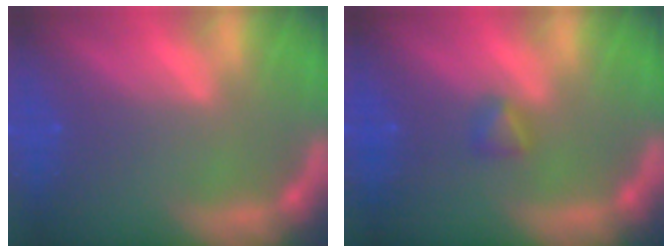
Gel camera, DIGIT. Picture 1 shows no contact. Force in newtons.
{"total": 1.4}